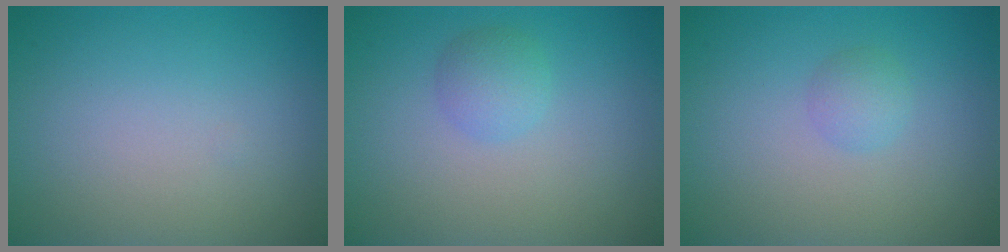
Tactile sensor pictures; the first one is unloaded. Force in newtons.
{"total": 1.9, "press": 1.9, "slide": 0.1}
{"total": 1.3, "press": 1.3, "slide": 0.1}